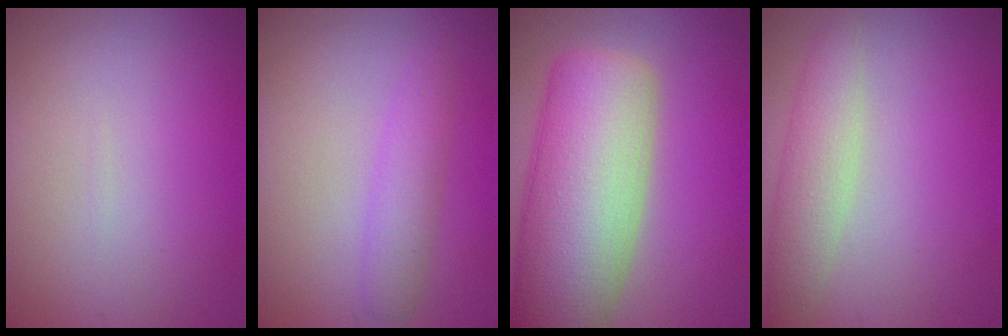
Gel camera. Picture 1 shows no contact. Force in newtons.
{"total": 2.5, "press": 2.5, "slide": 0.0}
{"total": 12.7, "press": 12.7, "slide": 1.0}
{"total": 3.2, "press": 3.2, "slide": 0.0}